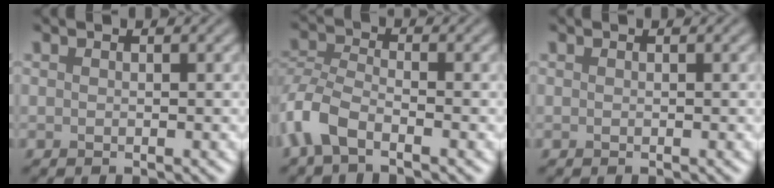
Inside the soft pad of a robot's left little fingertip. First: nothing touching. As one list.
[{"total": 4.2, "force": [-2.7, 1.8, 2.7], "torque": [-0.061, -0.003, -0.068]}, {"total": 0.0}]